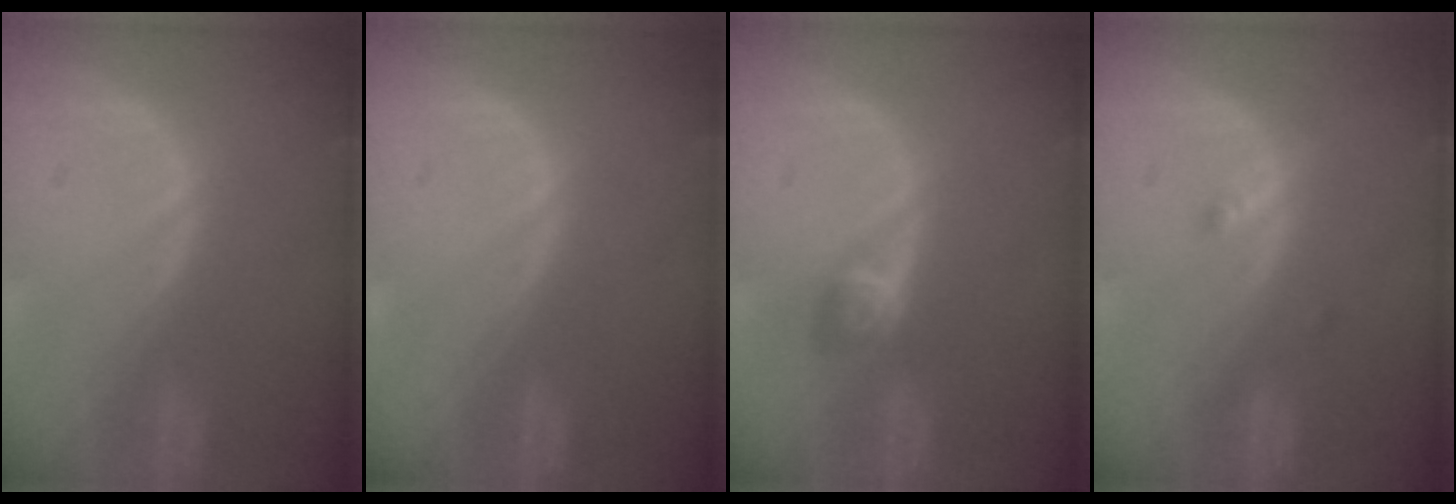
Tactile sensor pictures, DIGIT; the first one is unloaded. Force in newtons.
{"total": 0.0}
{"total": 2.8, "press": 2.6, "slide": 1.2}
{"total": 1.9, "press": 1.5, "slide": 1.0}